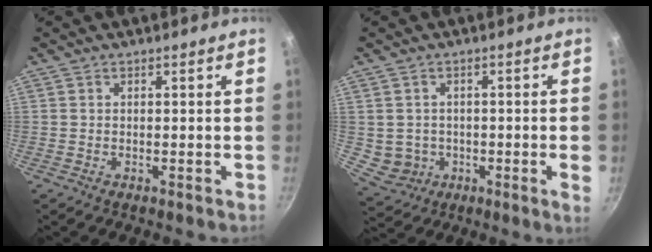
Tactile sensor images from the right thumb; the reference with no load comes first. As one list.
[{"total": 6.1, "force": [-0.5, 4.3, 4.2], "torque": [-0.054, -0.002, 0.004]}]